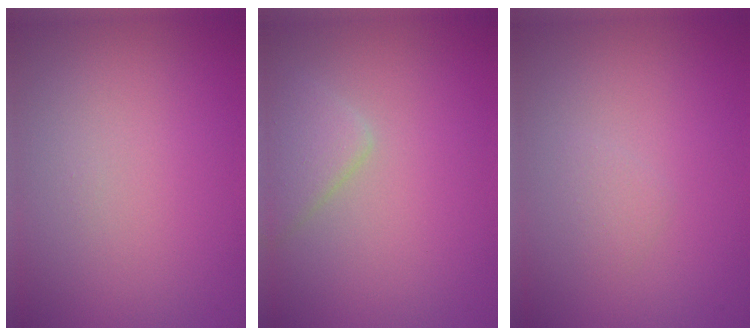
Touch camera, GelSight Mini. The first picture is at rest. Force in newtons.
{"total": 2.6, "press": 2.6, "slide": 0.2}
{"total": 0.8, "press": 0.8, "slide": 0.0}